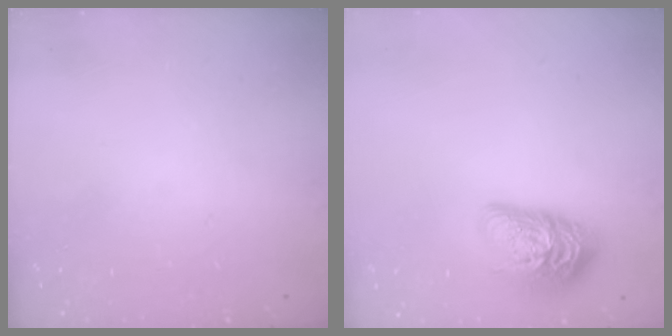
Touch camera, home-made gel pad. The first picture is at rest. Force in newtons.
{"total": 15.0, "press": 14.9, "slide": 1.0}